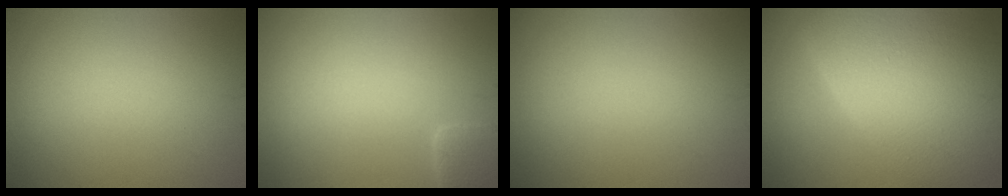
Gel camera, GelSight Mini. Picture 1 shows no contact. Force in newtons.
{"total": 2.0, "press": 2.0, "slide": 0.3}
{"total": 0.0}
{"total": 11.3, "press": 11.3, "slide": 0.6}